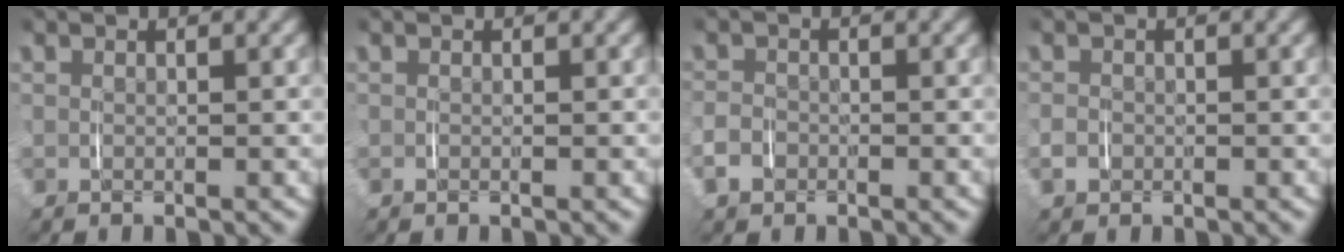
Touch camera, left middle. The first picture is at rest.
{"total": 0.0}
{"total": 2.2, "force": [-0.9, 1.8, 0.8], "torque": [-0.022, -0.002, -0.019]}
{"total": 1.3, "force": [-0.4, 1.2, 0.4], "torque": [-0.014, 0.000, -0.009]}